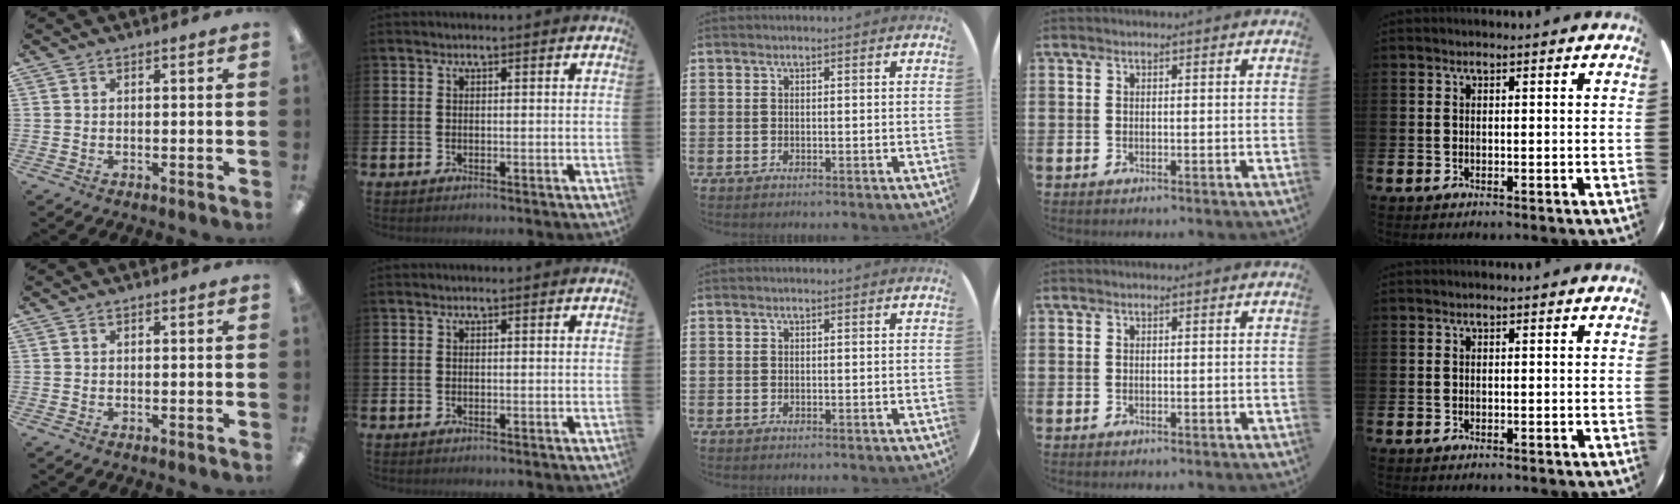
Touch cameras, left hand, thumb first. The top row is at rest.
{}